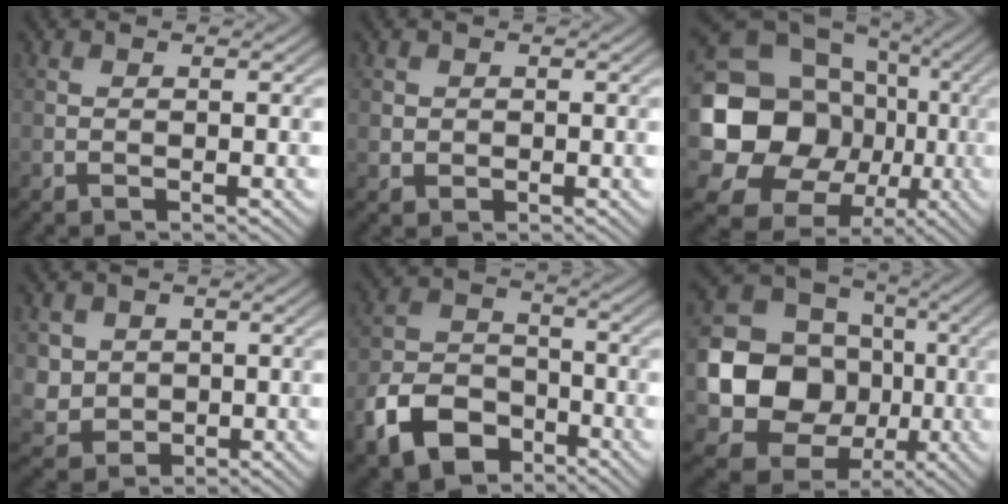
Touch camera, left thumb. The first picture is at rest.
{"total": 1.6, "force": [0.1, 1.6, 0.4], "torque": [-0.009, -0.008, 0.003]}
{"total": 23.4, "force": [-1.3, 20.6, 10.9], "torque": [-0.235, -0.025, -0.056]}
{"total": 4.5, "force": [1.3, 4.1, 1.3], "torque": [-0.057, -0.020, 0.041]}
{"total": 9.6, "force": [-5.4, 6.3, 4.9], "torque": [-0.115, -0.013, -0.116]}
{"total": 16.3, "force": [-1.4, 14.3, 7.7], "torque": [-0.188, -0.026, -0.040]}